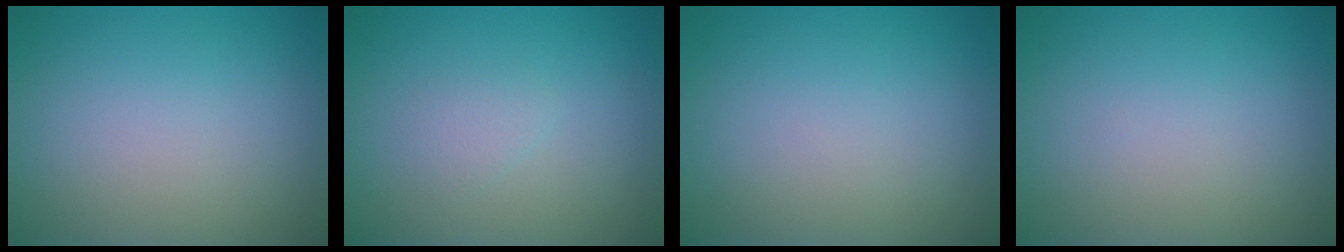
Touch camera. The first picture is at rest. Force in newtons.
{"total": 1.0, "press": 1.0, "slide": 0.0}
{"total": 0.0}
{"total": 0.0}